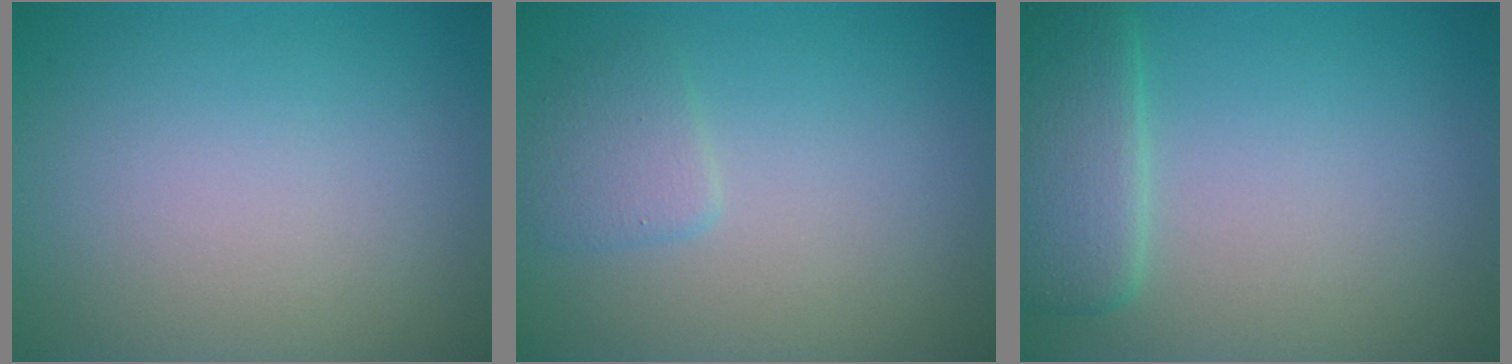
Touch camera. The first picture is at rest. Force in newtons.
{"total": 1.6, "press": 1.6, "slide": 0.0}
{"total": 3.4, "press": 2.9, "slide": 1.8}